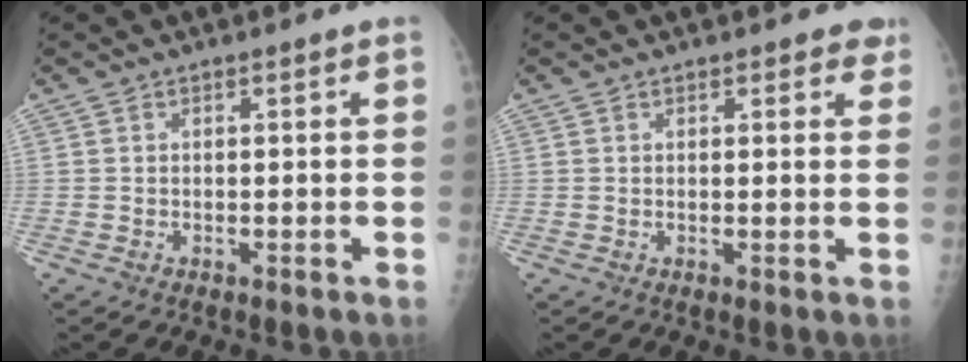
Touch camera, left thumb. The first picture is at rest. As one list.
[{"total": 2.8, "force": [2.1, 1.4, 1.3], "torque": [0.013, -0.005, 0.017]}]